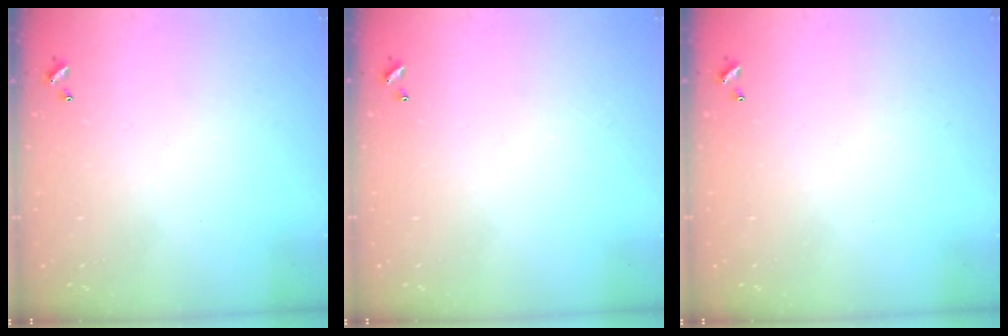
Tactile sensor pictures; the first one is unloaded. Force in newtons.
{"total": 0.0}
{"total": 0.0}